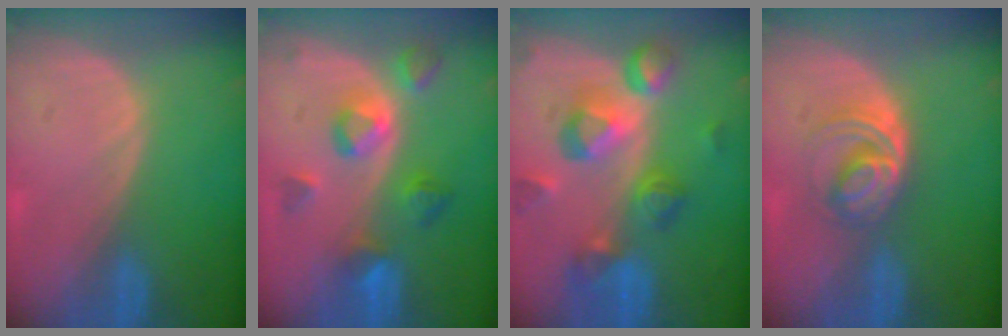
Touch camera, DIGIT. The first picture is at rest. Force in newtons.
{"total": 7.4, "press": 6.9, "slide": 2.8}
{"total": 10.4, "press": 9.3, "slide": 4.7}
{"total": 6.1, "press": 5.3, "slide": 3.1}